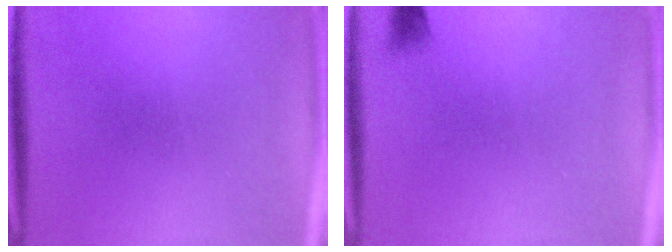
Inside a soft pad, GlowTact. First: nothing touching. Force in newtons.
{"total": 1.2}